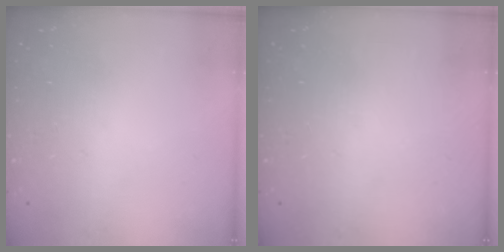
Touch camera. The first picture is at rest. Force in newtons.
{"total": 0.0}